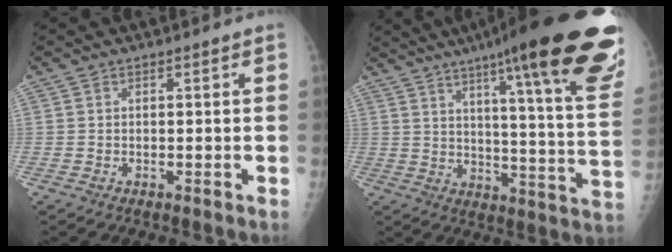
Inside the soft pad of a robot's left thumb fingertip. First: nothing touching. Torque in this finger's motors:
{"motor_torque": [4.27, 0.71, 1.62, -1.15, 0.50]}